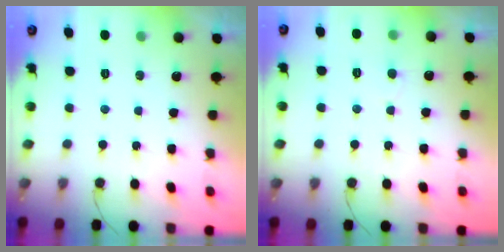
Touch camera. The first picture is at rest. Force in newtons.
{"total": 4.5, "press": 4.4, "slide": 0.3}